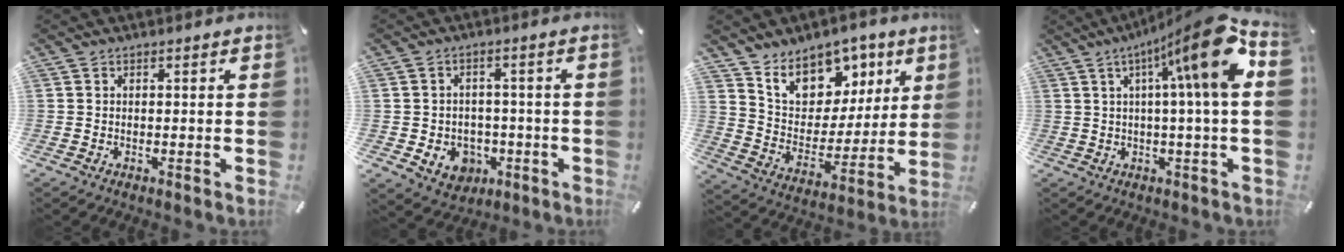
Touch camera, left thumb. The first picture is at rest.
{"total": 6.6, "force": [-1.6, 6.0, 2.4], "torque": [-0.038, 0.011, -0.023]}
{"total": 12.7, "force": [8.4, 8.9, 3.3], "torque": [-0.055, -0.072, 0.156]}
{"total": 16.9, "force": [5.3, 1.3, 16.0], "torque": [-0.244, -0.035, 0.064]}